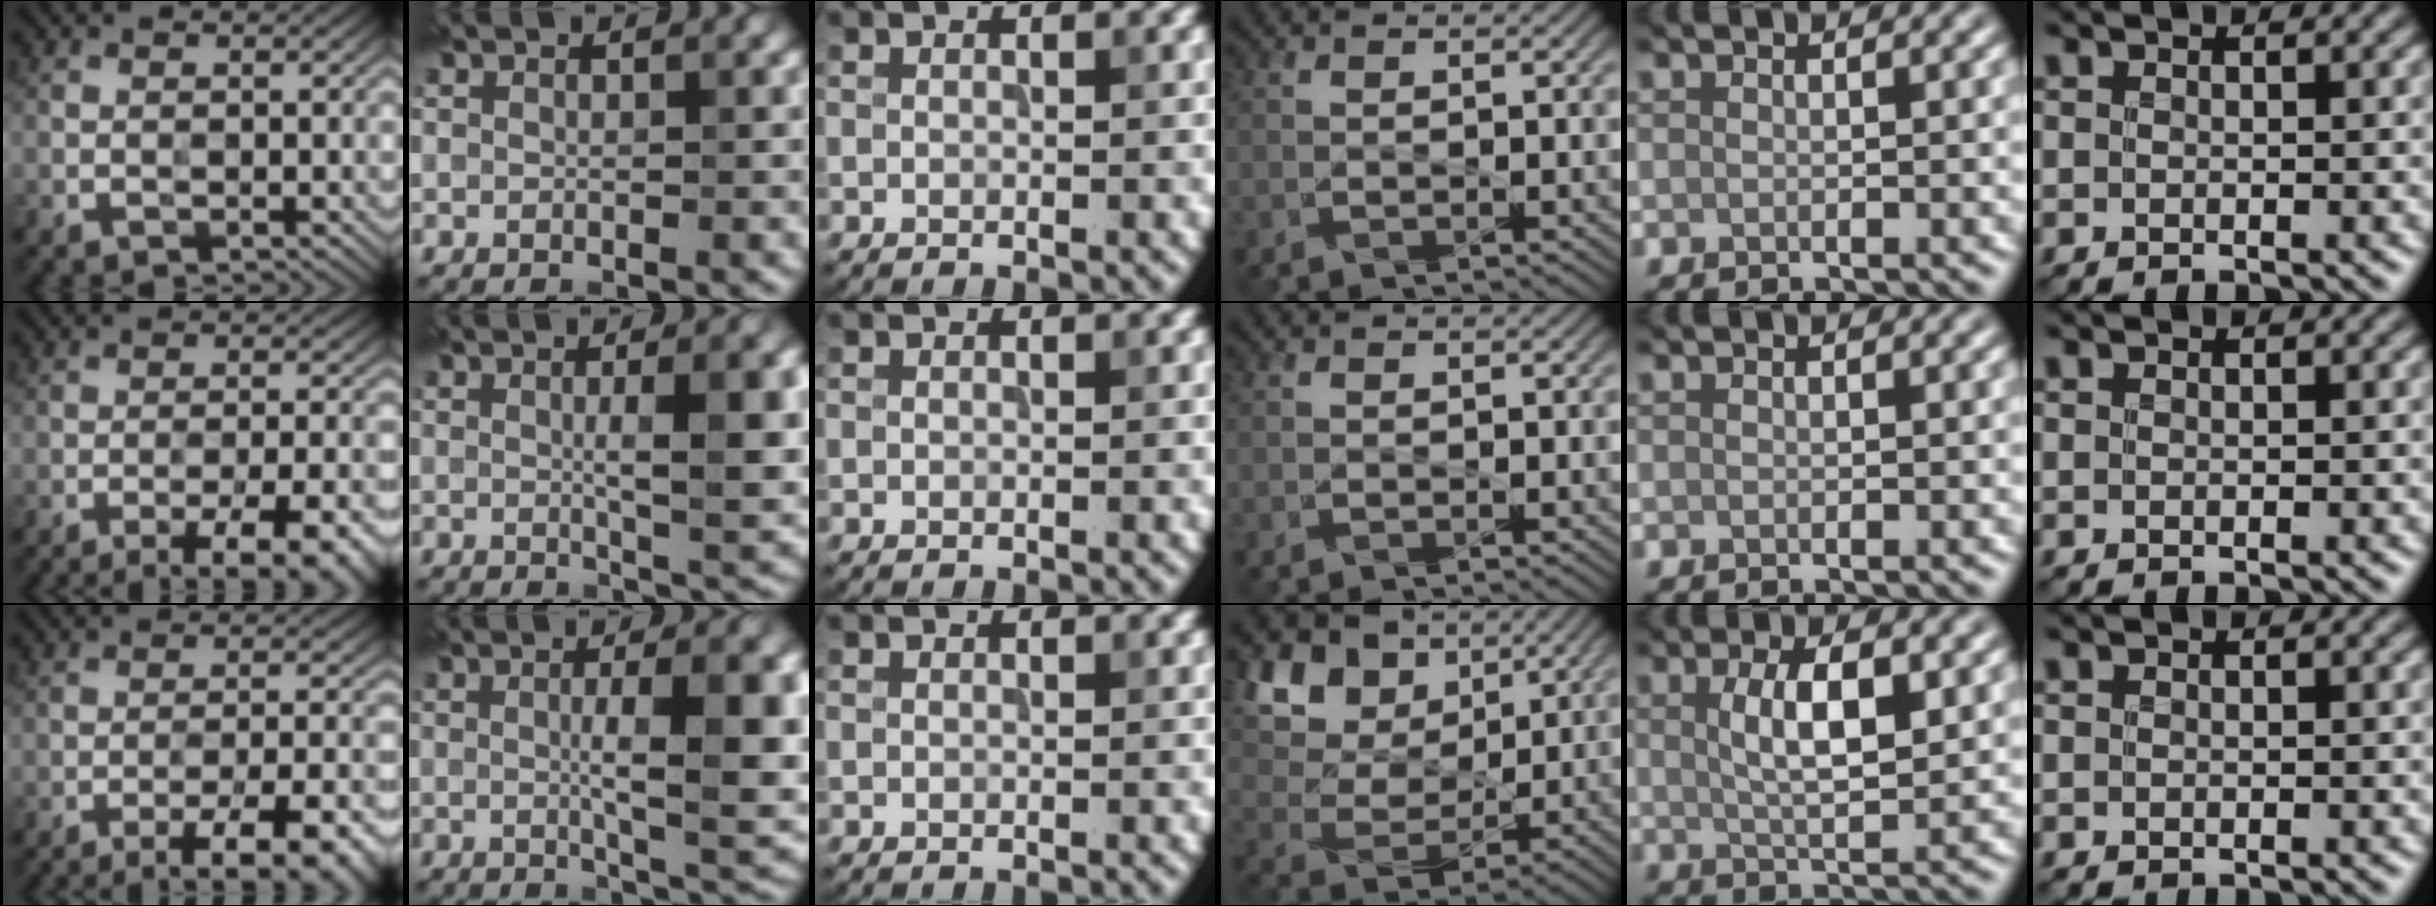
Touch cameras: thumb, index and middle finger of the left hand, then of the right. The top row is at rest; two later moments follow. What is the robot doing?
{"motion": "wipe", "object": "measuring cup"}